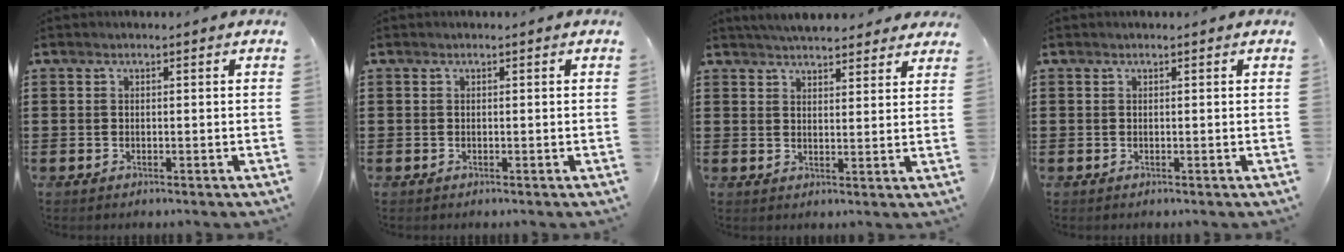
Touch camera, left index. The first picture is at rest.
{"total": 0.0}
{"total": 4.5, "force": [4.4, 0.6, 0.9], "torque": [-0.030, -0.011, 0.081]}
{"total": 0.0}